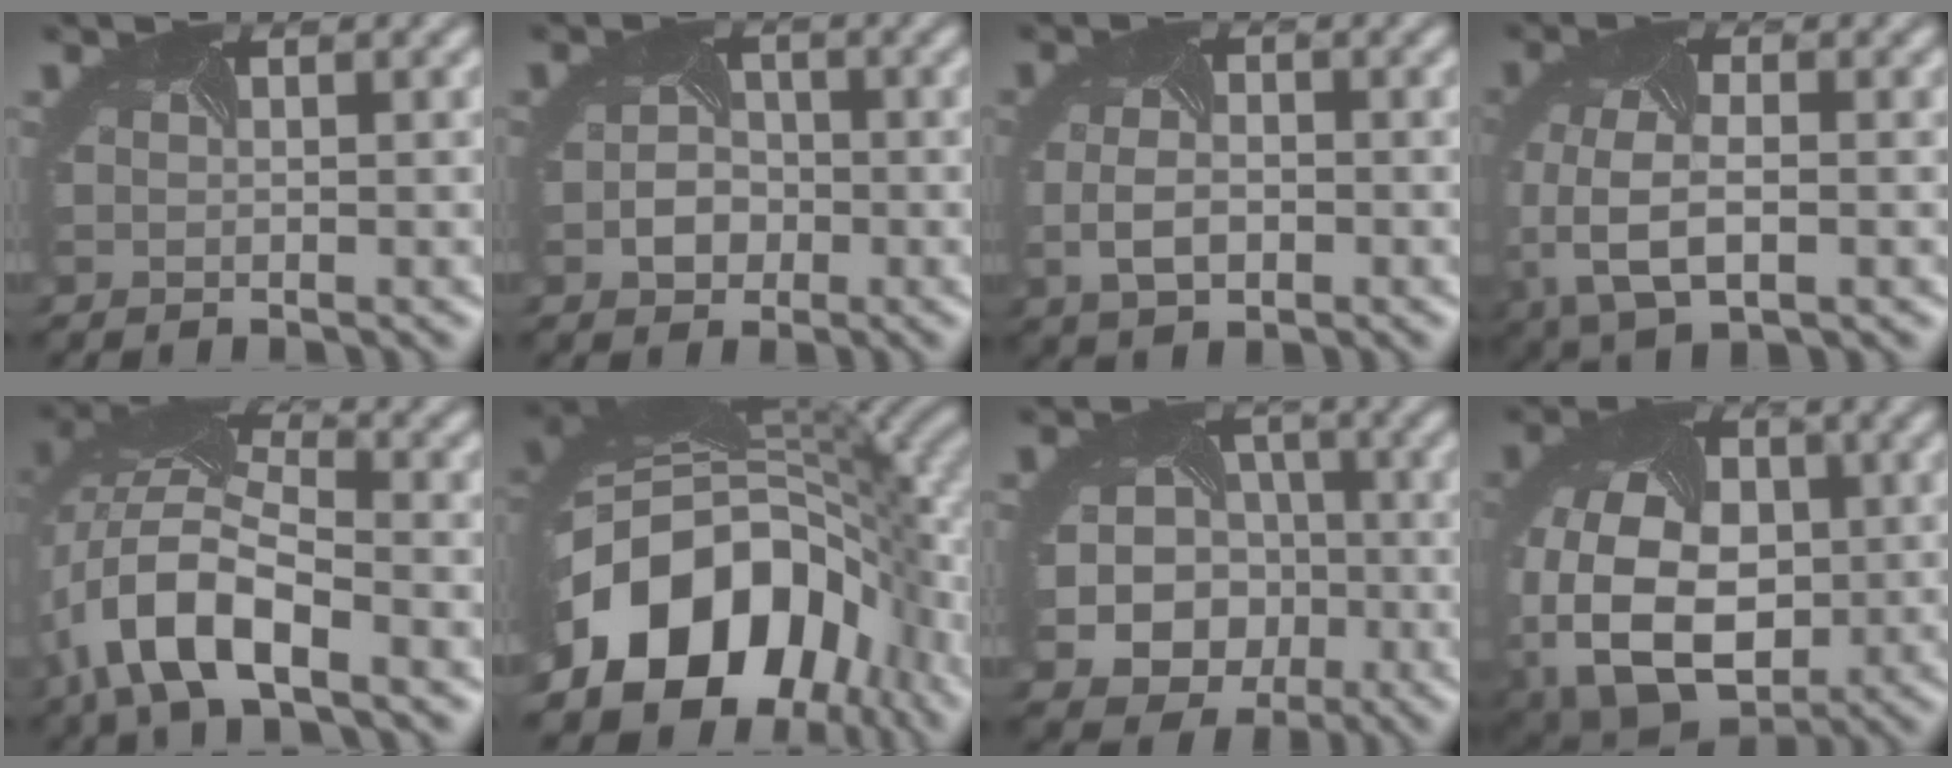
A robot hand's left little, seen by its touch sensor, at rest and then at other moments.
{"total": 2.7, "force": [-1.3, 2.1, 1.1], "torque": [-0.022, -0.003, -0.021]}
{"total": 3.2, "force": [-1.1, 2.0, 2.3], "torque": [-0.055, -0.006, -0.007]}
{"total": 6.0, "force": [-2.1, 3.1, 4.7], "torque": [-0.118, -0.016, -0.031]}
{"total": 9.6, "force": [-4.8, 4.1, 7.3], "torque": [-0.157, 0.005, -0.088]}
{"total": 16.2, "force": [-6.0, 11.3, 10.0], "torque": [-0.195, -0.032, -0.087]}
{"total": 11.1, "force": [-3.4, 9.7, 4.5], "torque": [-0.084, -0.027, -0.065]}
{"total": 13.3, "force": [-3.4, 9.1, 9.1], "torque": [-0.205, -0.039, -0.044]}